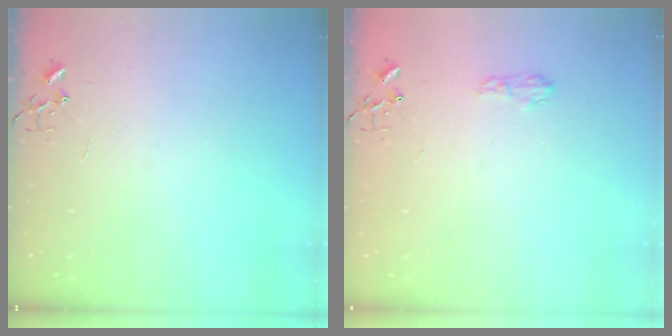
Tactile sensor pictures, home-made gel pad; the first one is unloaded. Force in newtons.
{"total": 6.7, "press": 6.6, "slide": 0.8}